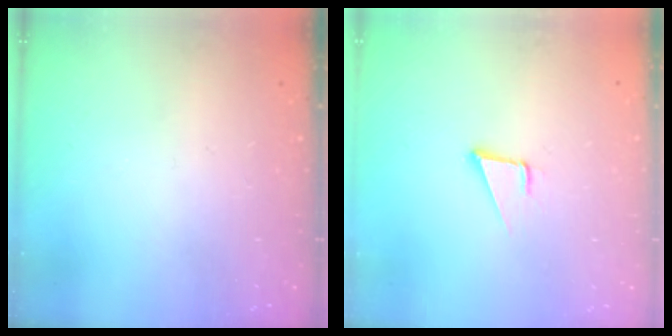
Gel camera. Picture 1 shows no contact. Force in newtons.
{"total": 3.4, "press": 2.6, "slide": 2.2}